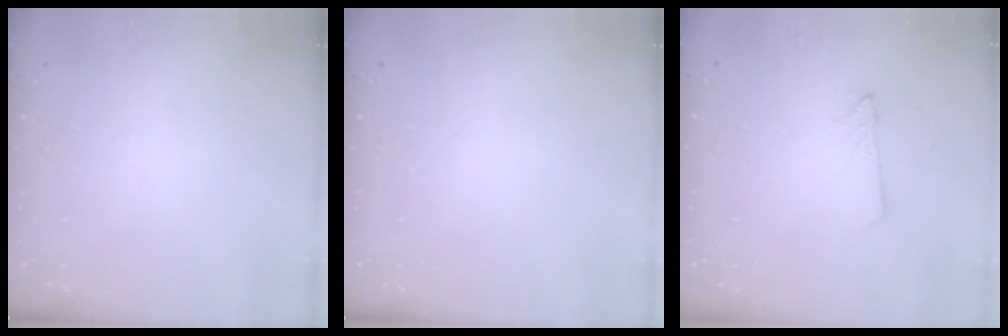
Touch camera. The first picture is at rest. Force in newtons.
{"total": 0.0}
{"total": 2.4, "press": 2.4, "slide": 0.2}